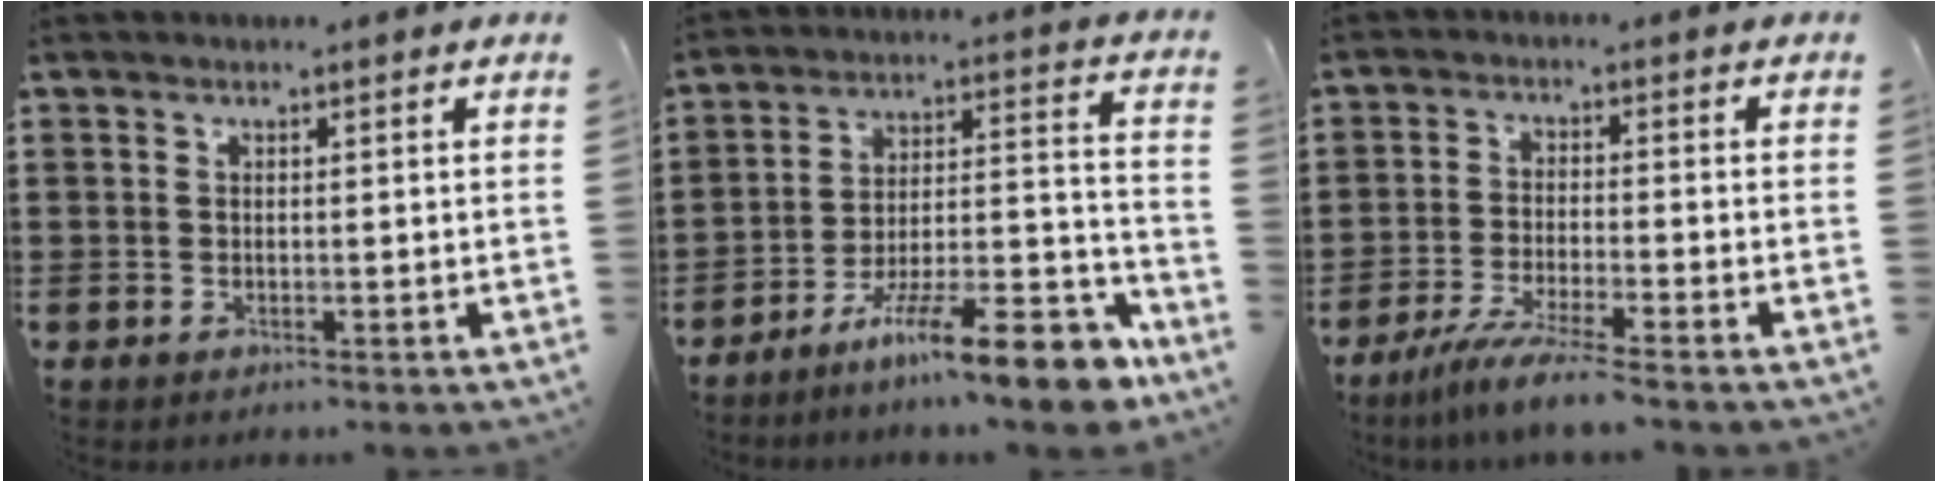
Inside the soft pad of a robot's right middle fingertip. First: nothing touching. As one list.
[{"total": 14.6, "force": [-10.9, 1.9, 9.6], "torque": [-0.138, 0.039, -0.186]}, {"total": 5.3, "force": [-4.5, -0.5, 2.7], "torque": [-0.064, -0.022, -0.087]}]